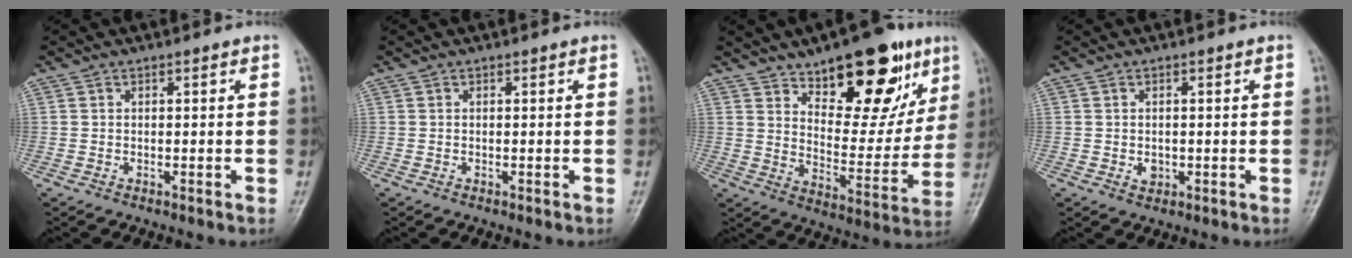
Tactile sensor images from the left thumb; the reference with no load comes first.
{"total": 0.0}
{"total": 20.5, "force": [11.9, 9.4, 13.8], "torque": [-0.137, -0.061, 0.185]}
{"total": 1.8, "force": [-0.2, 1.4, 1.0], "torque": [-0.009, 0.000, 0.001]}